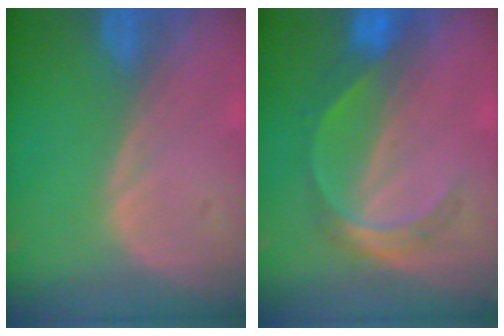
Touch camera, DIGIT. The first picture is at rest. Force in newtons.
{"total": 5.3, "press": 5.0, "slide": 1.6}